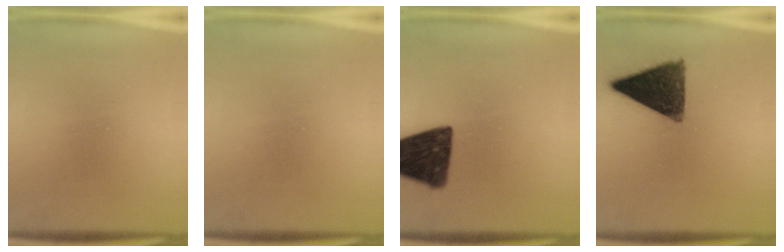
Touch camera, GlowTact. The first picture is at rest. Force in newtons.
{"total": 0.0}
{"total": 16.6}
{"total": 12.6}